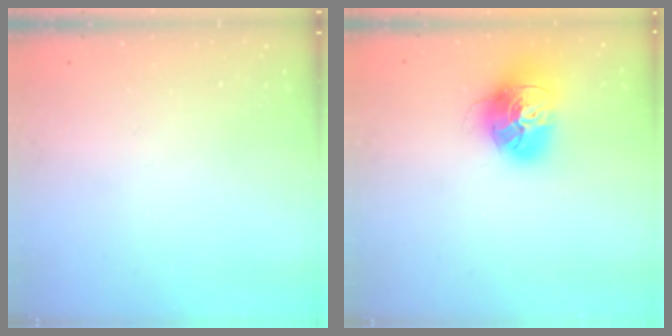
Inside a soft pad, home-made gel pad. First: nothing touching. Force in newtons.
{"total": 17.1, "press": 17.0, "slide": 1.9}